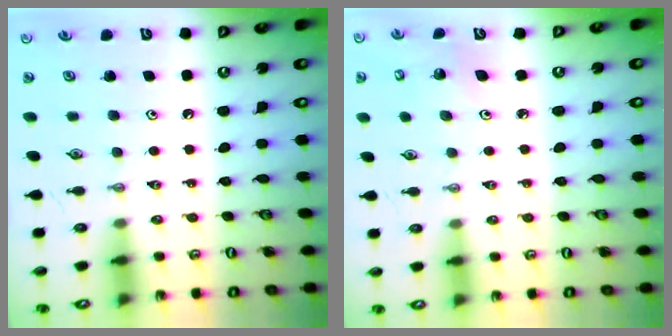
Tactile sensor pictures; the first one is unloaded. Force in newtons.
{"total": 3.5, "press": 3.2, "slide": 1.4}